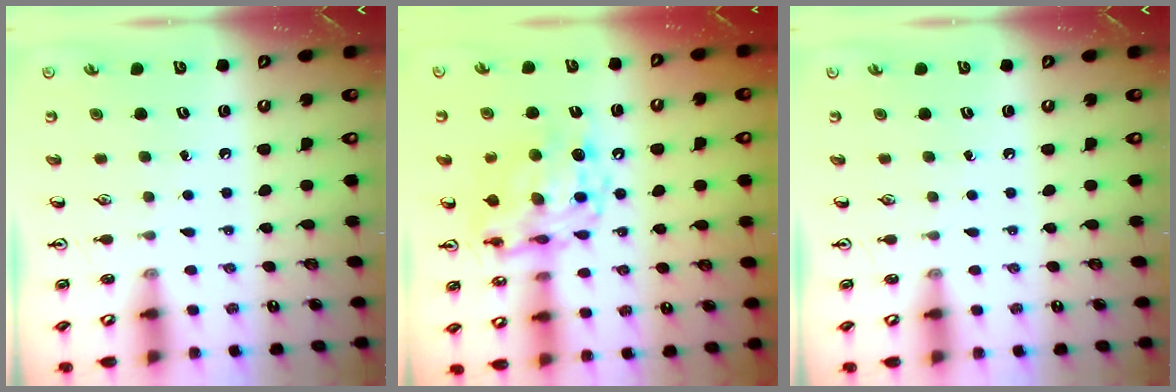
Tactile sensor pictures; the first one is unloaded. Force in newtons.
{"total": 13.6, "press": 13.5, "slide": 1.4}
{"total": 0.0}